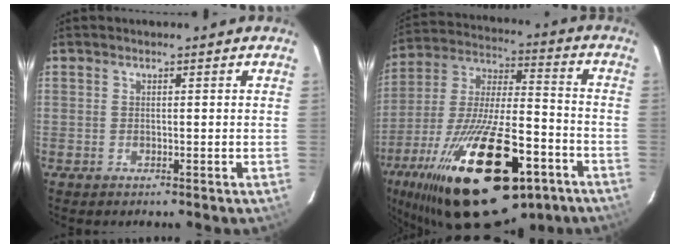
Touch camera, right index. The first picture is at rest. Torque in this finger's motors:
{"motor_torque": [1.96, -0.18, 1.05, 0.21]}